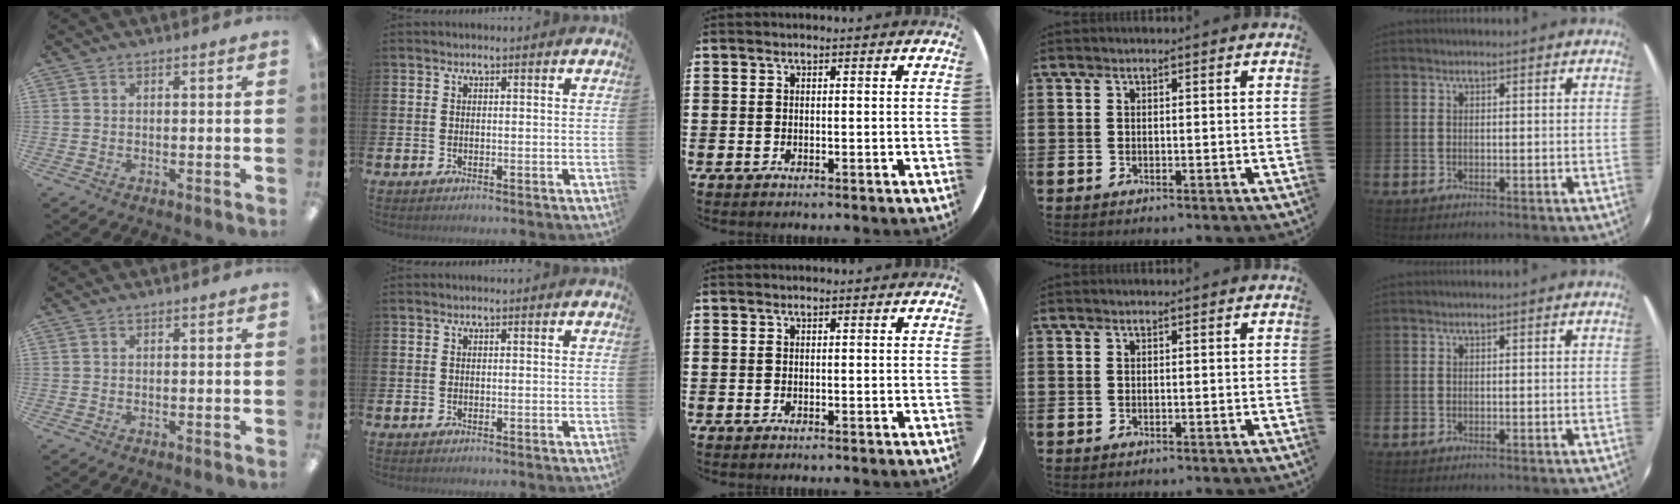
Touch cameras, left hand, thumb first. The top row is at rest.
{}